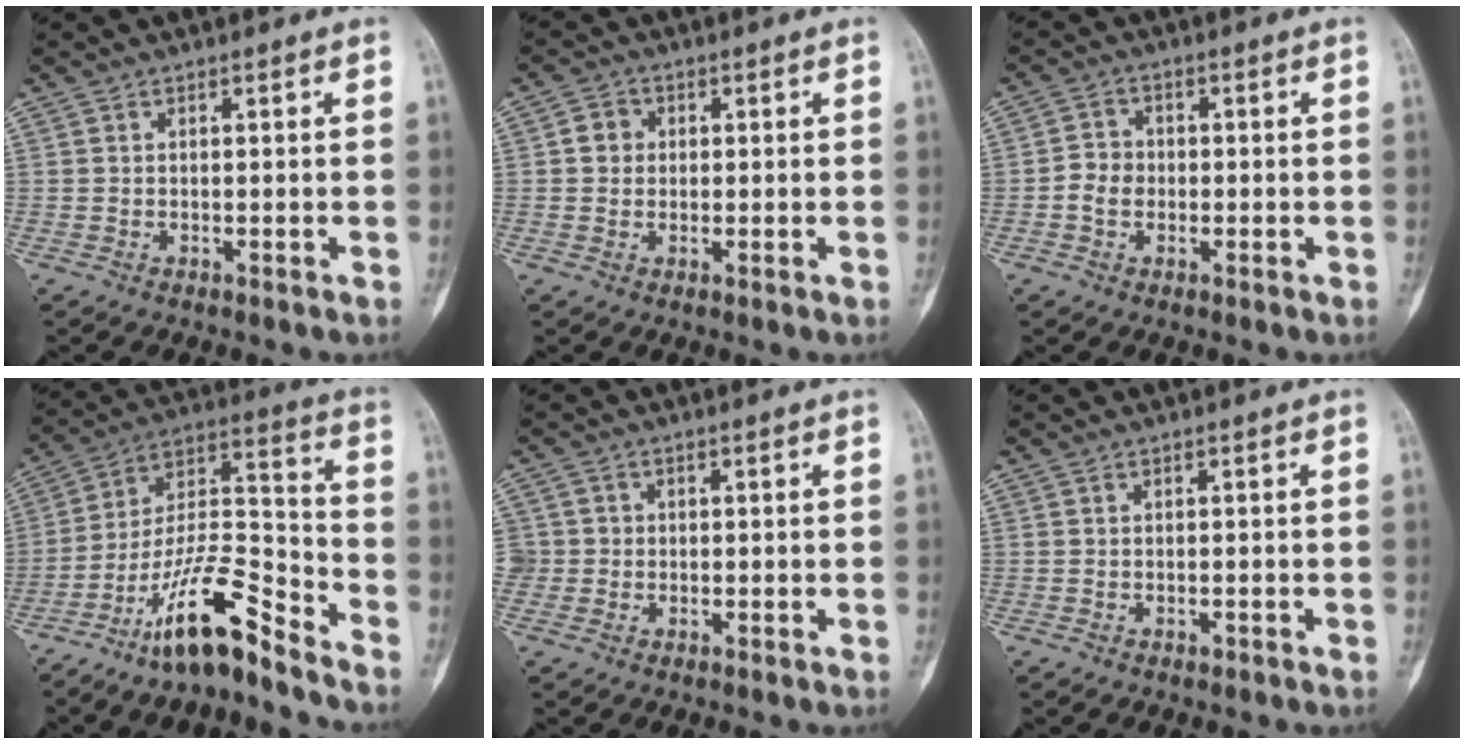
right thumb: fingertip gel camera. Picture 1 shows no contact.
{"total": 3.2, "force": [0.4, 3.0, 1.2], "torque": [-0.003, 0.006, 0.001]}
{"total": 3.9, "force": [-0.8, 3.3, 1.8], "torque": [-0.021, 0.012, -0.021]}
{"total": 15.3, "force": [-11.1, 3.7, 9.8], "torque": [-0.178, 0.096, -0.203]}
{"total": 3.2, "force": [-0.3, 3.2, 0.1], "torque": [0.021, 0.010, -0.009]}
{"total": 0.6, "force": [-0.4, 0.3, 0.4], "torque": [-0.006, 0.002, -0.005]}